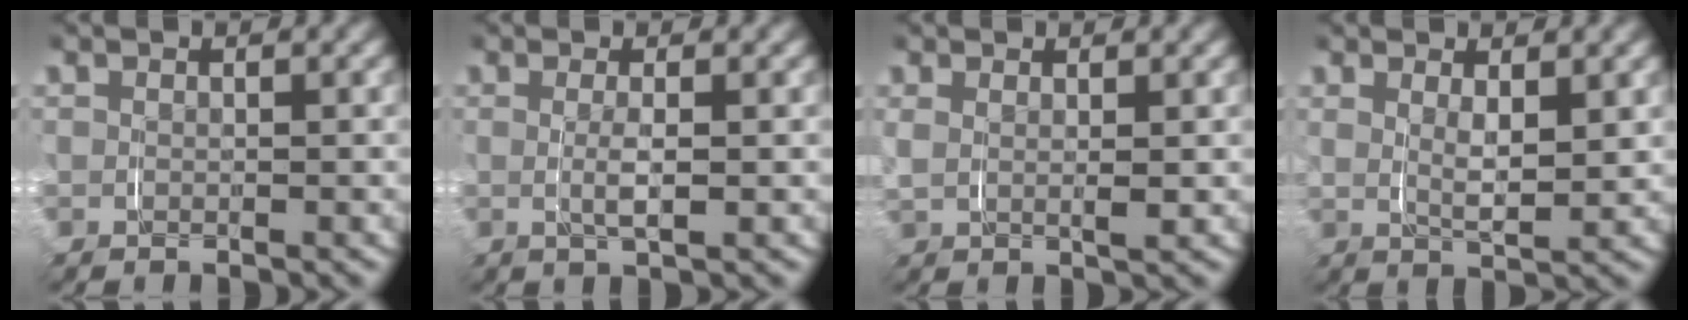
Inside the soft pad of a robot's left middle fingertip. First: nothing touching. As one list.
[{"total": 1.8, "force": [-0.1, 0.1, 1.8], "torque": [-0.034, -0.006, 0.004]}, {"total": 1.9, "force": [0.9, 1.0, 1.4], "torque": [-0.037, -0.005, 0.020]}, {"total": 2.7, "force": [1.3, 0.7, 2.3], "torque": [-0.044, -0.013, 0.026]}]